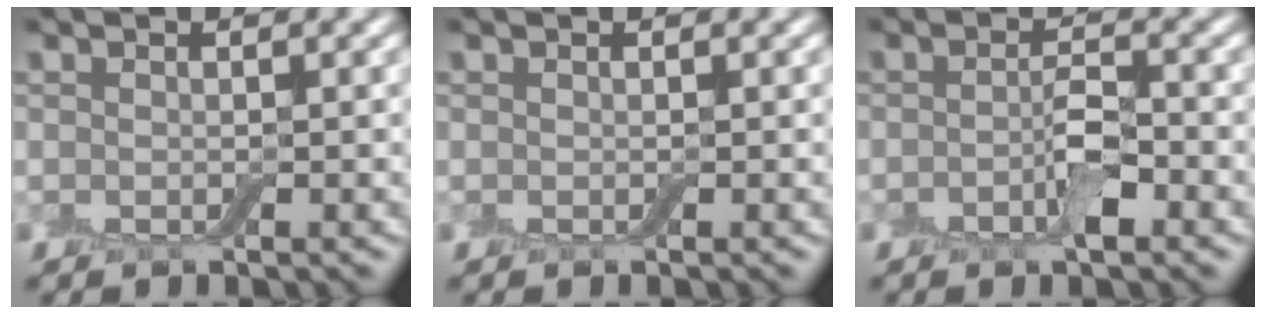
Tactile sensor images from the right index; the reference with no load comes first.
{"total": 0.0}
{"total": 2.6, "force": [-0.9, 0.9, 2.3], "torque": [-0.039, 0.001, -0.020]}